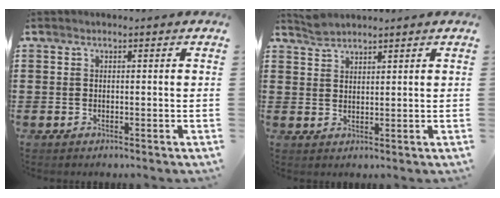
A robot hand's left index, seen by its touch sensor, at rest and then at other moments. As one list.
[{"total": 2.1, "force": [2.1, 0.2, 0.2], "torque": [-0.010, 0.002, 0.041]}]